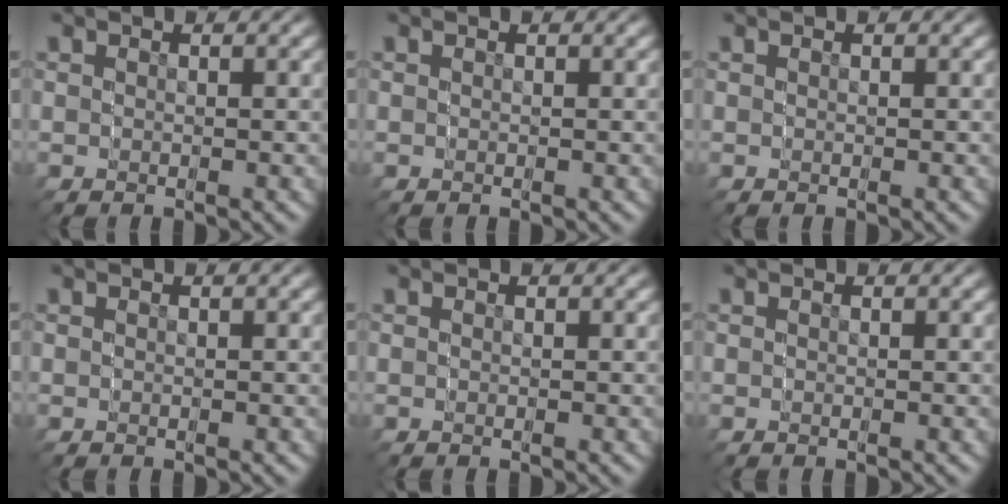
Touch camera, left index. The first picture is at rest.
{"total": 0.0}
{"total": 0.0}
{"total": 0.0}
{"total": 0.0}
{"total": 0.0}